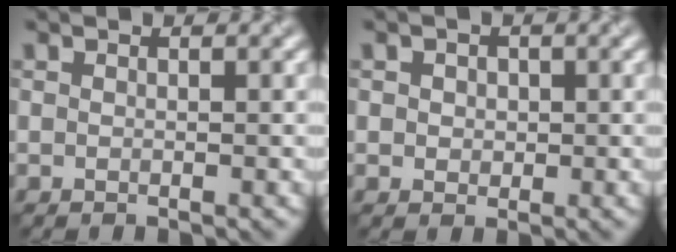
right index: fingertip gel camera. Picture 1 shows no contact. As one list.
[{"total": 1.8, "force": [0.5, 1.5, 0.9], "torque": [-0.014, 0.014, 0.003]}]